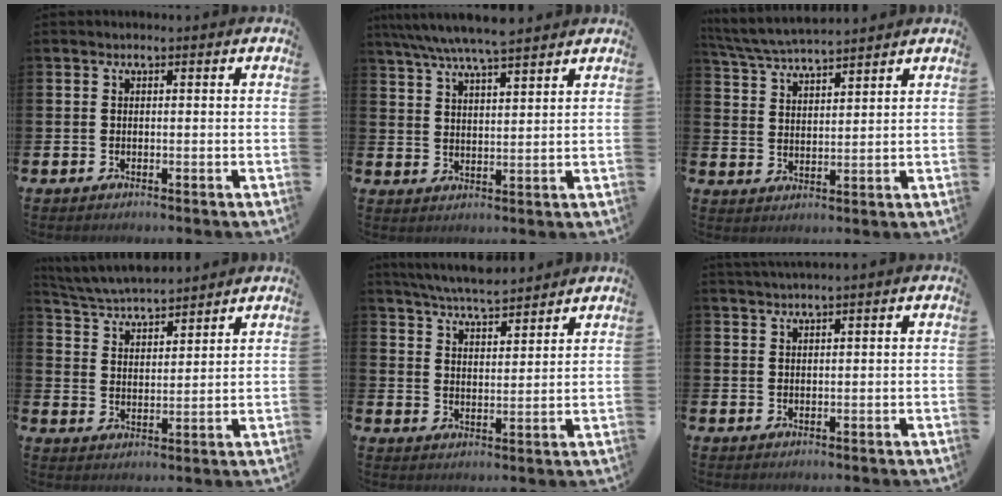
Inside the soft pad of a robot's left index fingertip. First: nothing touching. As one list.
[{"total": 6.9, "force": [6.5, 0.5, 2.2], "torque": [-0.056, -0.026, 0.116]}, {"total": 5.5, "force": [5.4, 0.3, 1.0], "torque": [-0.040, -0.027, 0.096]}, {"total": 5.3, "force": [5.2, 0.6, 0.6], "torque": [-0.034, -0.034, 0.092]}, {"total": 6.1, "force": [6.0, 0.5, 1.1], "torque": [-0.043, -0.030, 0.107]}, {"total": 1.6, "force": [1.5, -0.4, 0.4], "torque": [-0.009, -0.001, 0.029]}]